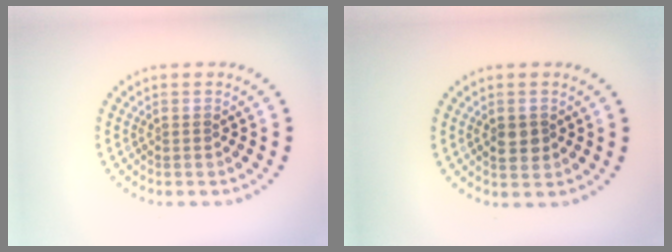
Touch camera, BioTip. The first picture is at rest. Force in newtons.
{"total": 1.8, "press": 1.8, "slide": 0.2}